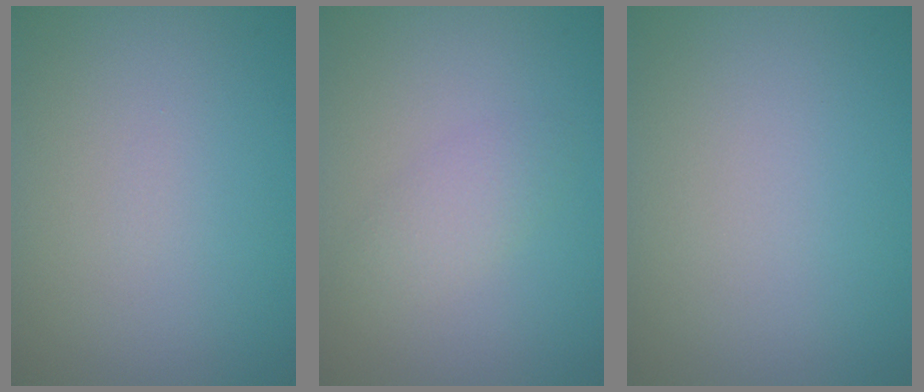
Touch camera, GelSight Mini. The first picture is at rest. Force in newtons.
{"total": 1.9, "press": 1.9, "slide": 0.1}
{"total": 0.0}